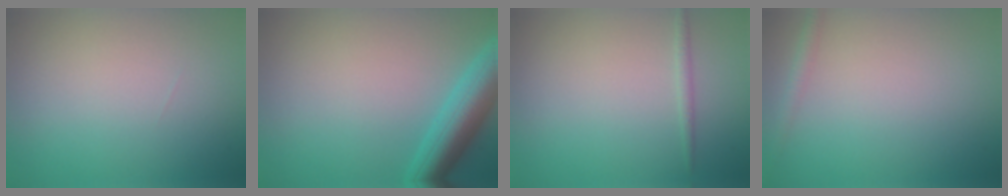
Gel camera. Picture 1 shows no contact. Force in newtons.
{"total": 5.5, "press": 5.5, "slide": 0.3}
{"total": 0.8, "press": 0.8, "slide": 0.0}
{"total": 1.1, "press": 1.1, "slide": 0.1}